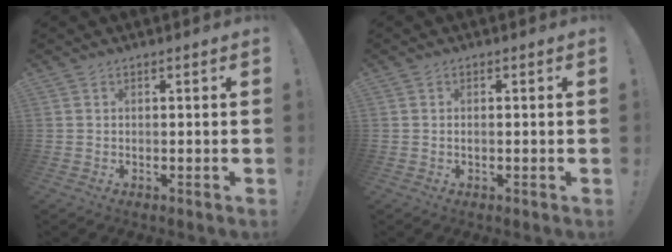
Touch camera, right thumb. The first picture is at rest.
{"total": 0.8, "force": [-0.3, 0.2, 0.7], "torque": [-0.020, 0.002, -0.004]}